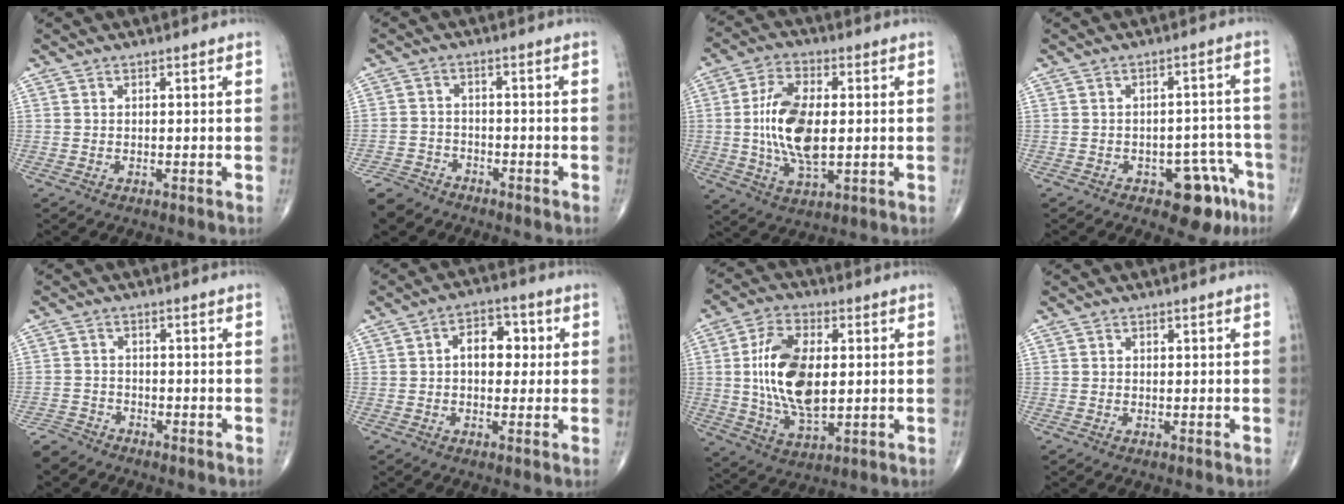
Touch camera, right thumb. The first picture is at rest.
{"total": 6.4, "force": [-5.3, 3.4, 1.2], "torque": [-0.025, 0.013, -0.105]}
{"total": 13.6, "force": [0.1, 6.6, 11.9], "torque": [-0.228, -0.001, 0.003]}
{"total": 8.8, "force": [-4.9, 4.6, 5.7], "torque": [-0.032, 0.039, -0.059]}
{"total": 3.7, "force": [-3.4, 1.6, 0.2], "torque": [-0.007, 0.004, -0.072]}
{"total": 7.4, "force": [0.8, 4.9, 5.4], "torque": [-0.051, 0.018, 0.003]}
{"total": 15.7, "force": [1.1, 8.3, 13.3], "torque": [-0.245, -0.005, 0.024]}
{"total": 0.0}